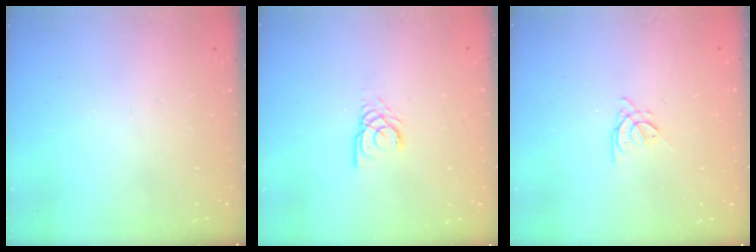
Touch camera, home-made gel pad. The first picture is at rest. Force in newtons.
{"total": 2.7, "press": 2.7, "slide": 0.2}
{"total": 1.9, "press": 1.8, "slide": 0.5}